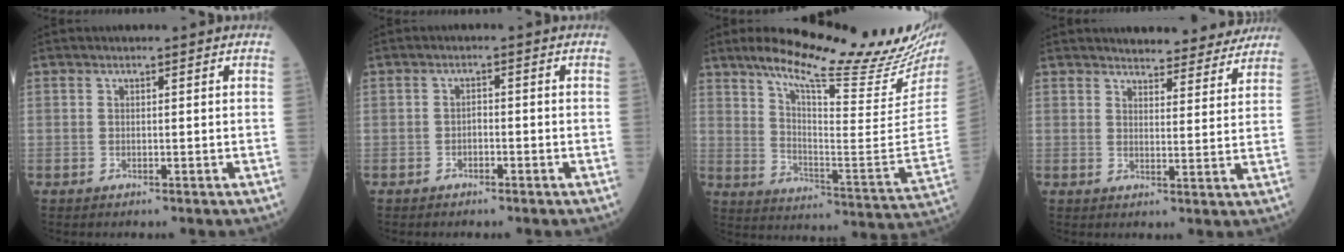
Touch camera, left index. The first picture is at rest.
{"total": 1.3, "force": [-0.8, 0.7, 0.7], "torque": [-0.007, 0.004, -0.016]}
{"total": 23.1, "force": [19.5, 1.3, 12.3], "torque": [-0.191, -0.066, 0.270]}
{"total": 10.4, "force": [9.9, 2.1, 2.3], "torque": [-0.014, -0.010, 0.111]}